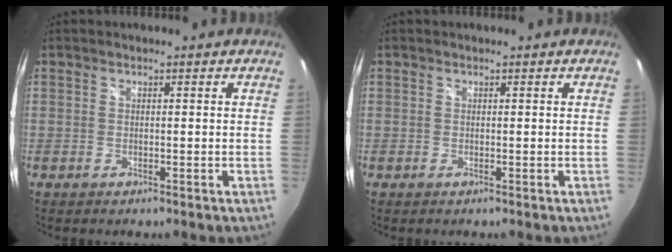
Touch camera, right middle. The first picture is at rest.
{"total": 0.0}